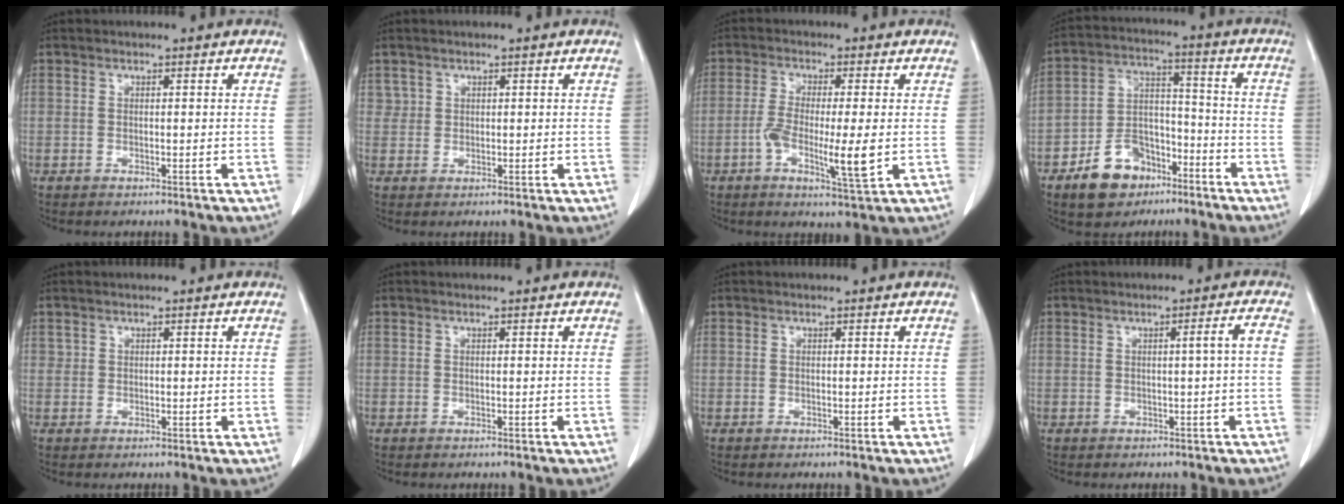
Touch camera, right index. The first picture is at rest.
{"total": 1.6, "force": [0.9, 1.3, -0.1], "torque": [0.019, 0.002, 0.011]}
{"total": 7.9, "force": [-1.8, 0.9, 7.7], "torque": [-0.134, -0.014, -0.035]}
{"total": 10.5, "force": [-6.2, 7.0, 4.7], "torque": [-0.086, 0.024, -0.101]}
{"total": 0.7, "force": [0.4, 0.6, 0.1], "torque": [0.008, 0.001, 0.006]}
{"total": 0.0}
{"total": 0.0}
{"total": 2.1, "force": [-0.2, -0.5, 2.1], "torque": [-0.031, 0.002, 0.001]}